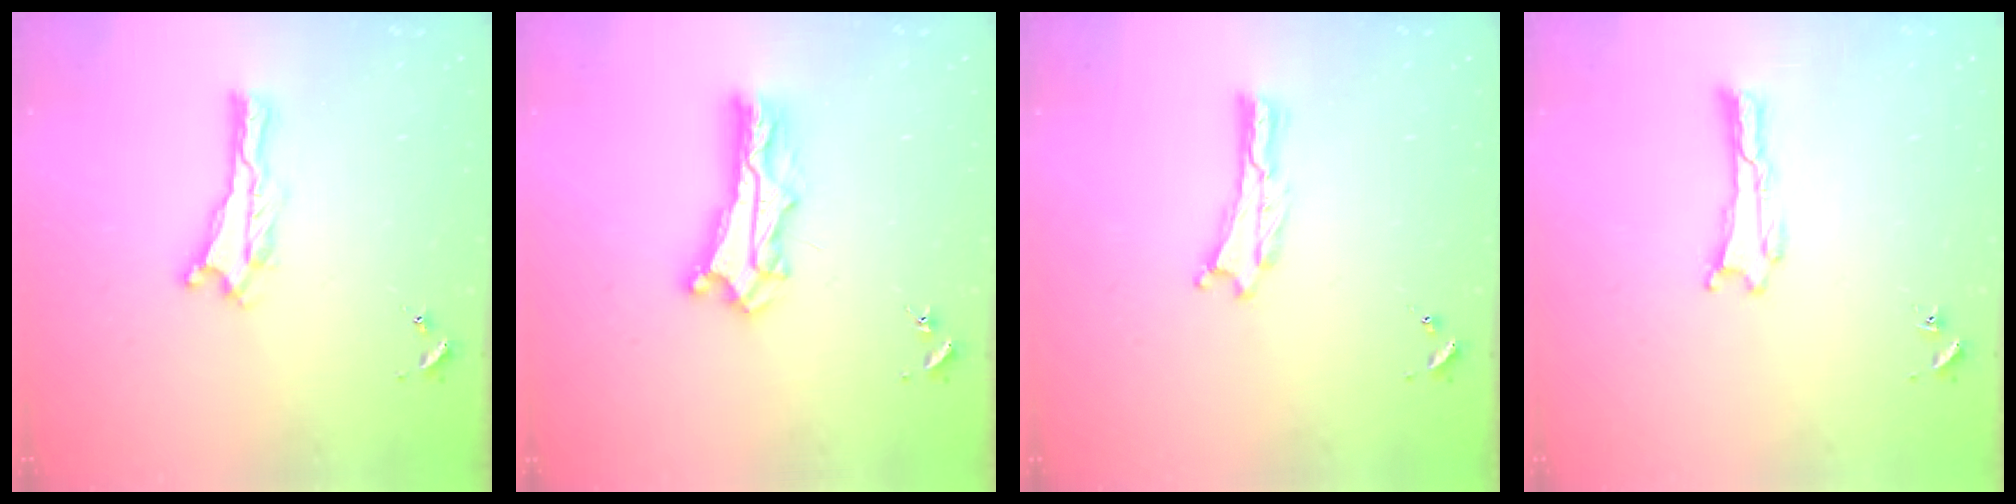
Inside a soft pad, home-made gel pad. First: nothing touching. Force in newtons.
{"total": 7.4, "press": 7.3, "slide": 0.6}
{"total": 0.0}
{"total": 0.0}